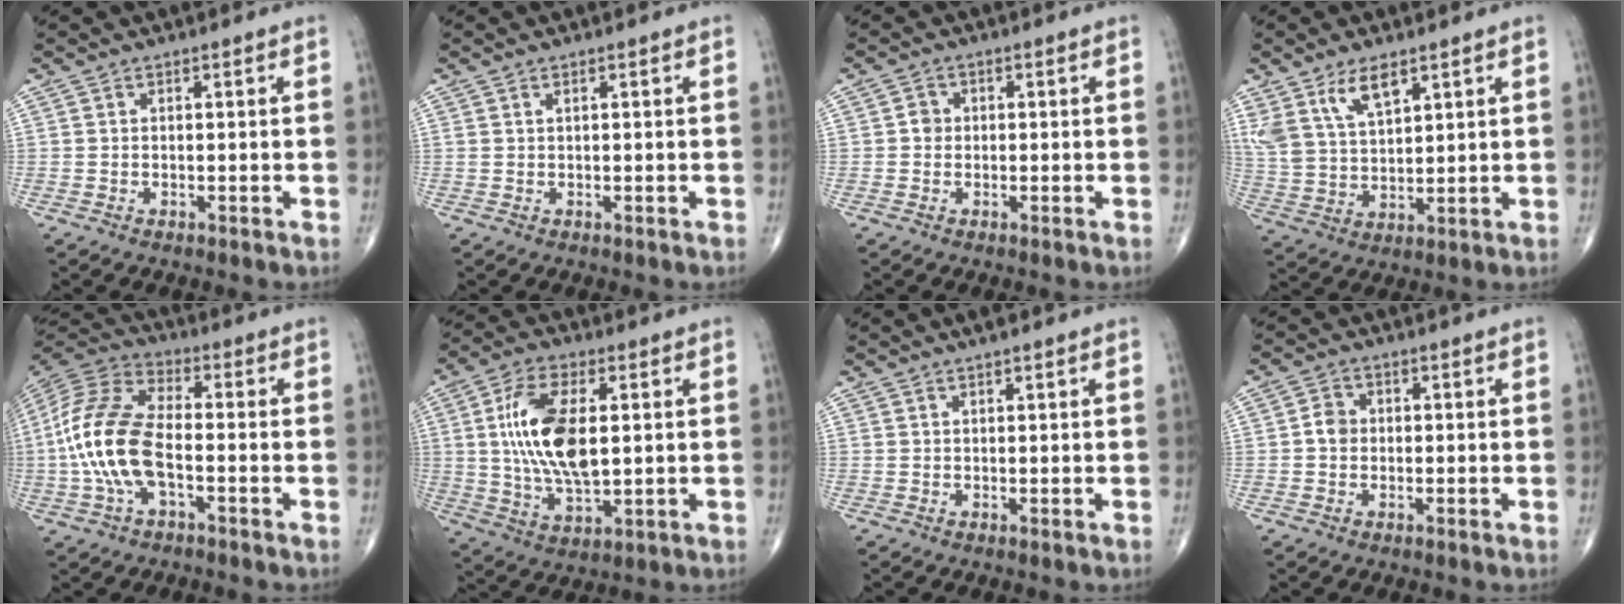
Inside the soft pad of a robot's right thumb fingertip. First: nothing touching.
{"total": 0.6, "force": [0.4, 0.2, 0.4], "torque": [-0.012, 0.005, 0.010]}
{"total": 1.8, "force": [0.0, 1.7, 0.7], "torque": [-0.001, 0.005, -0.005]}
{"total": 9.4, "force": [5.8, 4.2, 6.2], "torque": [-0.114, -0.022, 0.123]}
{"total": 15.9, "force": [-2.7, 7.7, 13.7], "torque": [-0.298, 0.031, -0.056]}
{"total": 15.5, "force": [2.0, 7.3, 13.5], "torque": [-0.260, -0.010, 0.041]}
{"total": 1.6, "force": [1.1, 0.3, 1.1], "torque": [-0.018, -0.002, 0.013]}
{"total": 3.0, "force": [-0.1, 2.5, 1.6], "torque": [-0.019, 0.008, -0.009]}